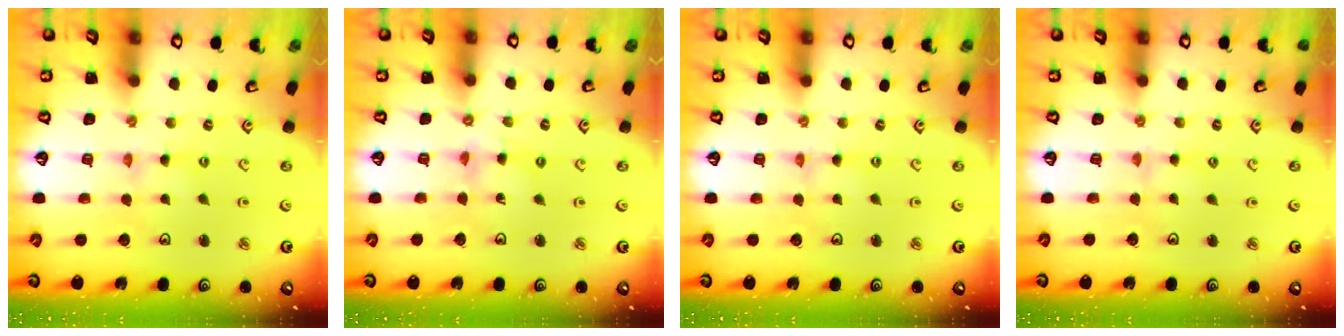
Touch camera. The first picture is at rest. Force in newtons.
{"total": 2.3, "press": 2.3, "slide": 0.2}
{"total": 0.0}
{"total": 1.3, "press": 1.2, "slide": 0.3}